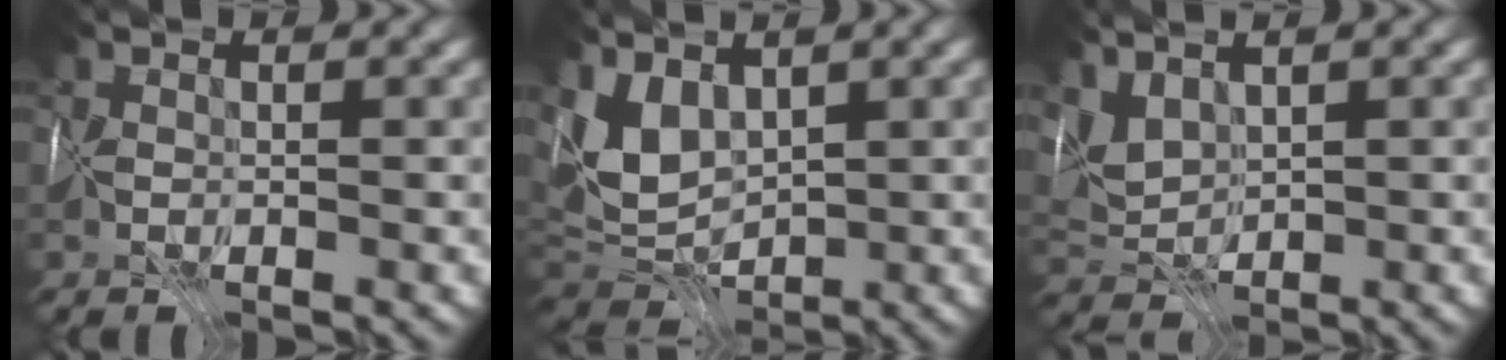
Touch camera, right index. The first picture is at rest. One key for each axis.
{"total": 3.7, "fx": 2.2, "fy": 2.1, "fz": 2.2, "tx": -0.052, "ty": -0.003, "tz": 0.043}
{"total": 2.5, "fx": 2.4, "fy": 0.4, "fz": 0.5, "tx": -0.026, "ty": 0.007, "tz": 0.052}